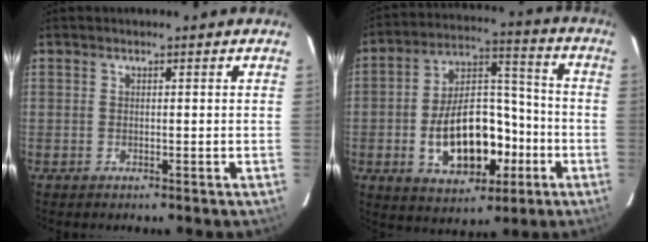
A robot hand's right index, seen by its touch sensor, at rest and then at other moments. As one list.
[{"total": 16.9, "force": [-5.2, 9.7, 12.9], "torque": [-0.237, 0.031, -0.063]}]